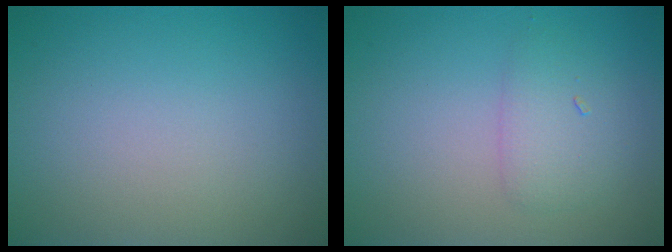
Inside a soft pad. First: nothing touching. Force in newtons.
{"total": 2.1, "press": 2.1, "slide": 0.1}